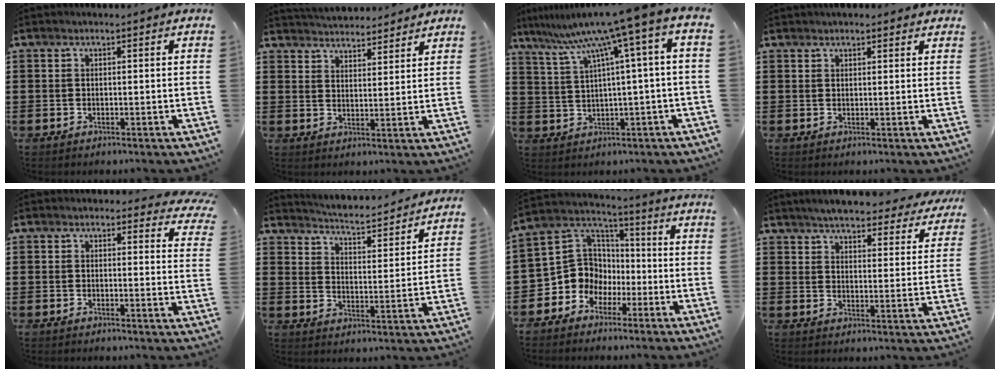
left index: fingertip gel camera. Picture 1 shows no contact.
{"total": 4.1, "force": [4.1, 0.3, 0.3], "torque": [-0.019, -0.018, 0.073]}
{"total": 8.0, "force": [4.3, -0.8, 6.7], "torque": [-0.143, -0.039, 0.063]}
{"total": 1.8, "force": [1.7, 0.4, 0.5], "torque": [-0.011, 0.004, 0.033]}
{"total": 2.4, "force": [2.2, 0.5, 0.7], "torque": [-0.007, -0.010, 0.038]}
{"total": 3.7, "force": [3.6, -0.5, 0.6], "torque": [-0.032, -0.039, 0.053]}
{"total": 9.4, "force": [-2.7, 8.7, 2.5], "torque": [-0.099, 0.000, -0.052]}
{"total": 5.5, "force": [5.3, 0.1, 1.3], "torque": [-0.048, -0.030, 0.092]}